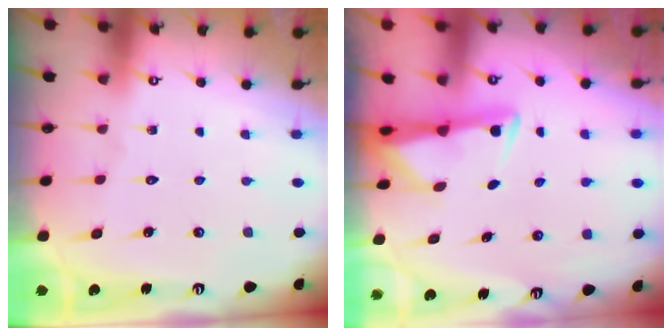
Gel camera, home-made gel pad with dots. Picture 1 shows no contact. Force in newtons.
{"total": 3.0, "press": 2.9, "slide": 0.6}